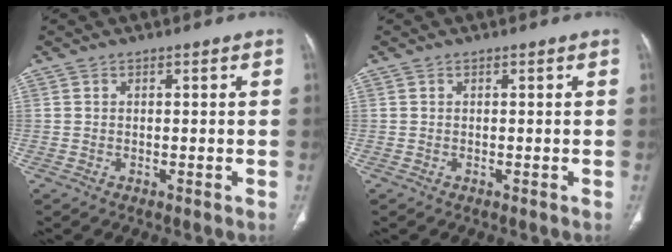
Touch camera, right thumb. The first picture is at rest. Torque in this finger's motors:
{"motor_torque": [-0.07, -0.22, 0.38, -0.20, -0.04]}